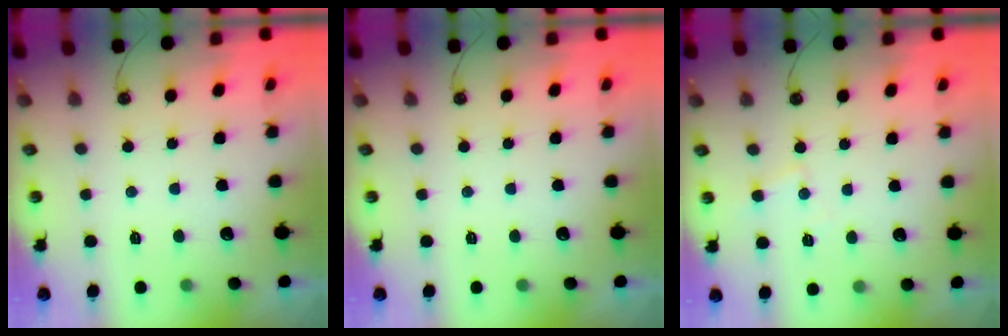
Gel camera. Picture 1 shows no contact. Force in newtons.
{"total": 0.0}
{"total": 5.4, "press": 5.4, "slide": 0.5}